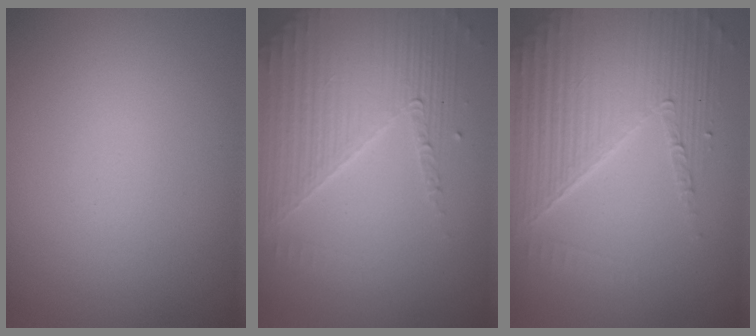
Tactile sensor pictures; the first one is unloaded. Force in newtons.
{"total": 4.0, "press": 3.8, "slide": 1.2}
{"total": 5.8, "press": 4.5, "slide": 3.7}